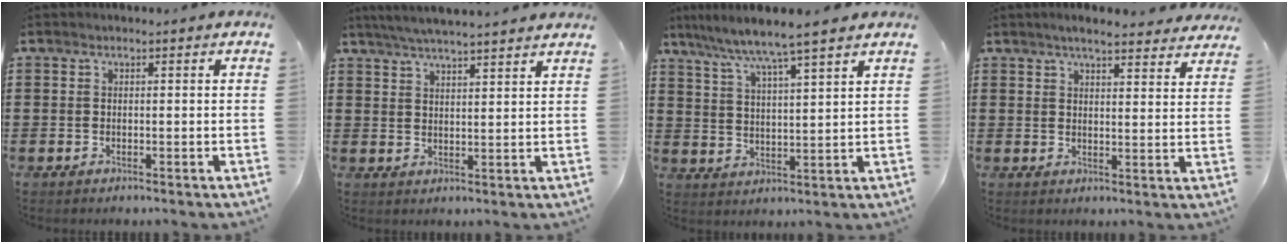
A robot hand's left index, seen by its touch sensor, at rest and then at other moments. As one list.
[{"total": 4.5, "force": [4.2, -0.6, 1.4], "torque": [-0.040, -0.015, 0.074]}, {"total": 5.5, "force": [4.8, -0.9, 2.6], "torque": [-0.072, -0.032, 0.075]}, {"total": 4.3, "force": [4.0, 0.2, 1.7], "torque": [-0.043, -0.010, 0.071]}]